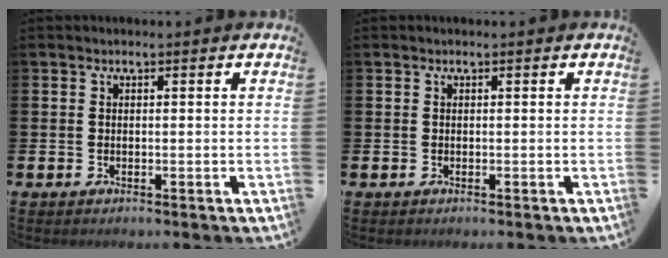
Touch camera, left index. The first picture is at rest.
{"total": 0.0}